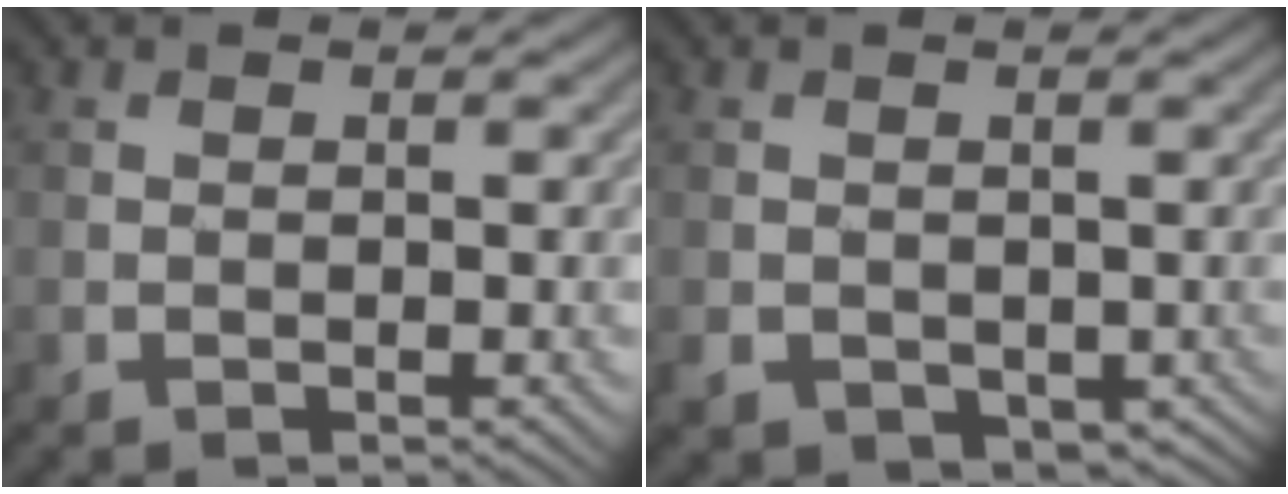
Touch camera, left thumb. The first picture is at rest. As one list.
[{"total": 3.2, "force": [-0.8, 2.7, 1.5], "torque": [-0.044, -0.021, -0.012]}]